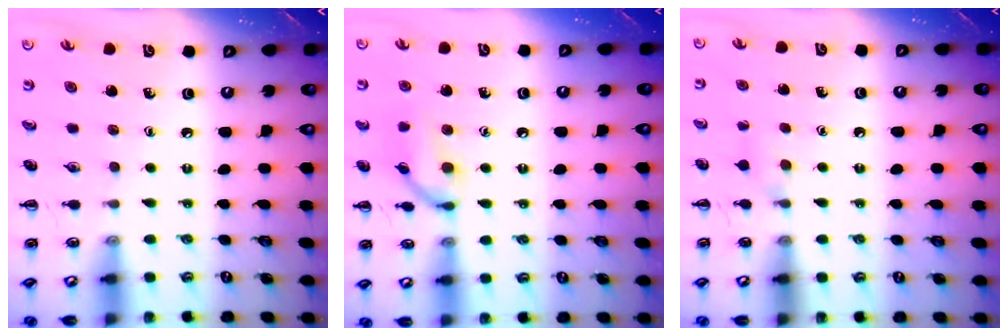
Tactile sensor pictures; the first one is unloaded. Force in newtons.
{"total": 11.0, "press": 11.0, "slide": 0.6}
{"total": 5.4, "press": 5.1, "slide": 1.7}